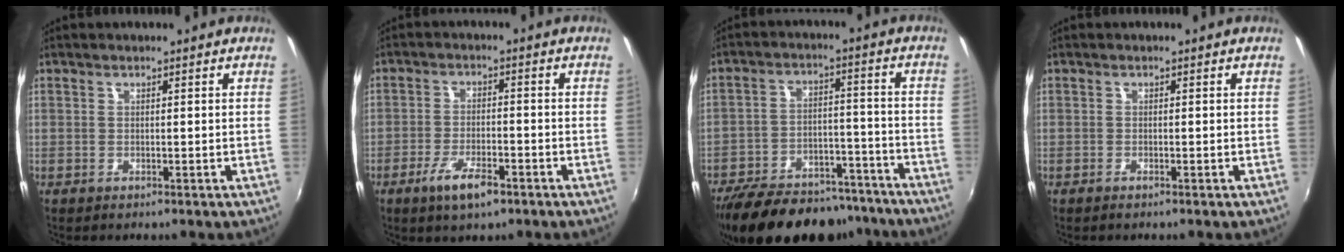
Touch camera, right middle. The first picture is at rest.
{"total": 6.9, "force": [-4.2, 2.1, 5.0], "torque": [-0.114, -0.012, -0.075]}
{"total": 25.6, "force": [-21.1, 10.0, 10.4], "torque": [-0.213, 0.010, -0.288]}
{"total": 0.6, "force": [-0.5, -0.3, 0.3], "torque": [-0.005, -0.002, -0.012]}